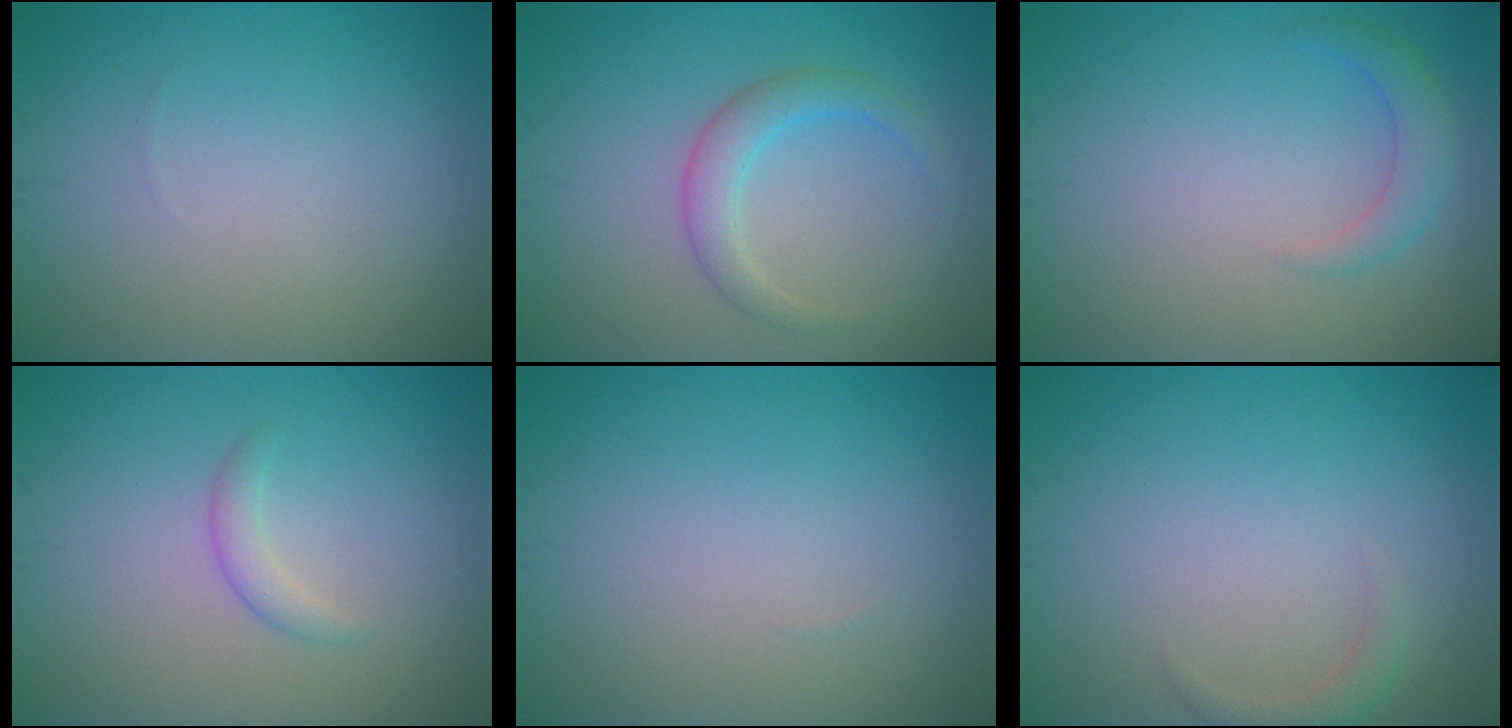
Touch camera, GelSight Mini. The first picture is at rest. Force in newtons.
{"total": 2.7, "press": 2.7, "slide": 0.1}
{"total": 2.0, "press": 2.0, "slide": 0.2}
{"total": 1.4, "press": 1.4, "slide": 0.0}
{"total": 0.0}
{"total": 1.3, "press": 1.3, "slide": 0.1}